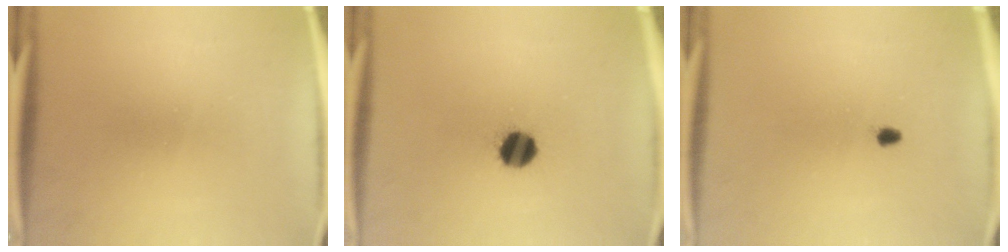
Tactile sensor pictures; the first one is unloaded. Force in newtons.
{"total": 6.9}
{"total": 0.9}